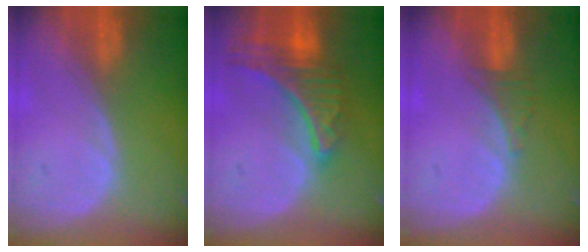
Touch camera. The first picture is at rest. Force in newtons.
{"total": 9.1, "press": 8.0, "slide": 4.3}
{"total": 1.9, "press": 1.8, "slide": 0.7}